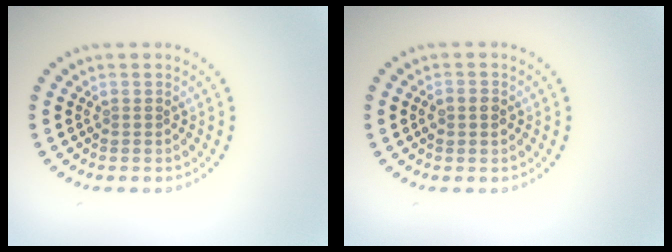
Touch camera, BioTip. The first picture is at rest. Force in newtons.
{"total": 1.5, "press": 1.4, "slide": 0.1}